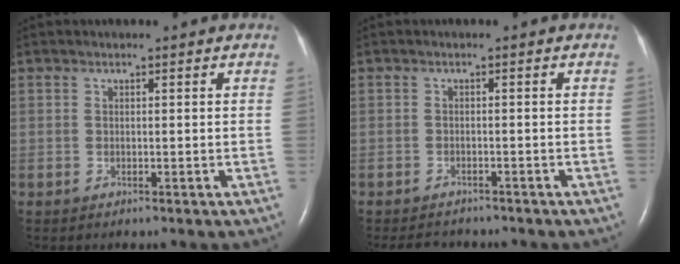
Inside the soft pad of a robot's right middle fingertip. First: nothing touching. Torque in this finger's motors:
{"motor_torque": [-0.17, 0.11, -0.02, 0.00]}